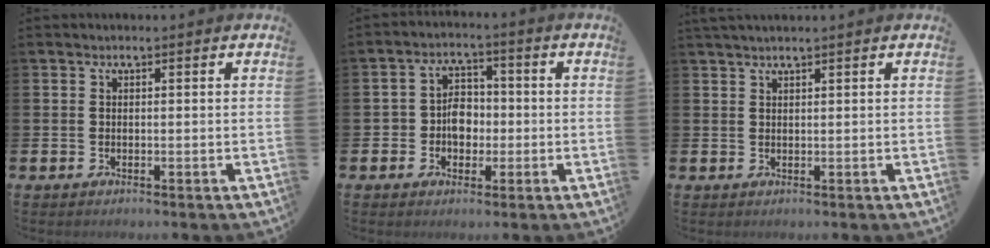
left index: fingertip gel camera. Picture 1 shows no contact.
{"total": 4.5, "force": [-0.8, 3.6, 2.6], "torque": [-0.041, 0.008, -0.022]}
{"total": 1.2, "force": [1.2, -0.1, 0.4], "torque": [-0.001, -0.003, 0.020]}